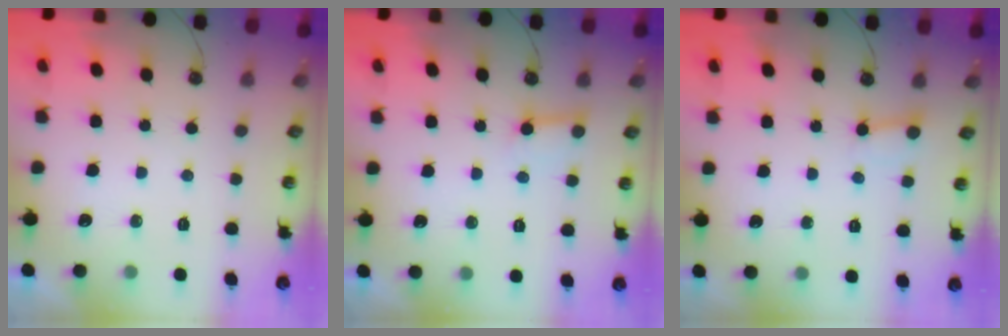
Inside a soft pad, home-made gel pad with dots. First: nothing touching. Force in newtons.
{"total": 7.0, "press": 7.0, "slide": 0.6}
{"total": 2.5, "press": 2.4, "slide": 0.4}